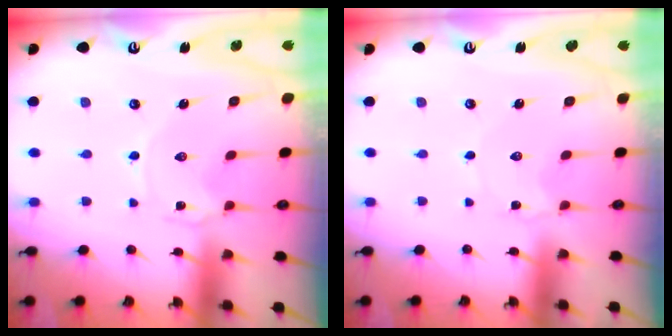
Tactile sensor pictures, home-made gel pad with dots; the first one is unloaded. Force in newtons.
{"total": 0.8, "press": 0.8, "slide": 0.1}